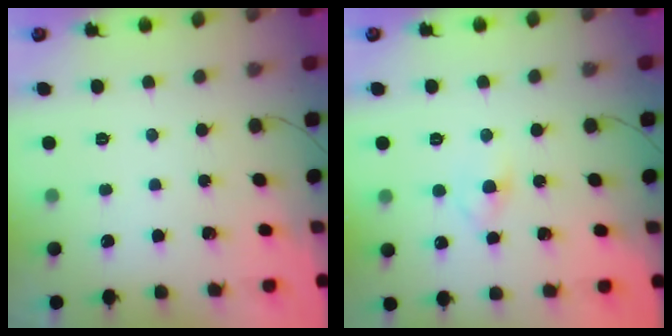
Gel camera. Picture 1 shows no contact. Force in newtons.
{"total": 2.8, "press": 2.7, "slide": 0.8}